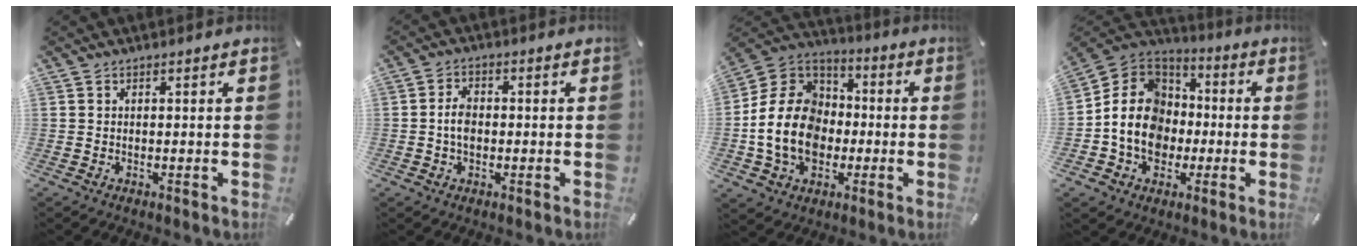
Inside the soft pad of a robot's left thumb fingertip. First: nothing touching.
{"total": 4.2, "force": [-0.5, 2.9, 3.0], "torque": [-0.063, 0.006, -0.011]}
{"total": 17.0, "force": [-3.6, 13.8, 9.2], "torque": [-0.221, 0.031, -0.067]}
{"total": 14.7, "force": [-2.8, 12.8, 6.8], "torque": [-0.152, 0.022, -0.052]}